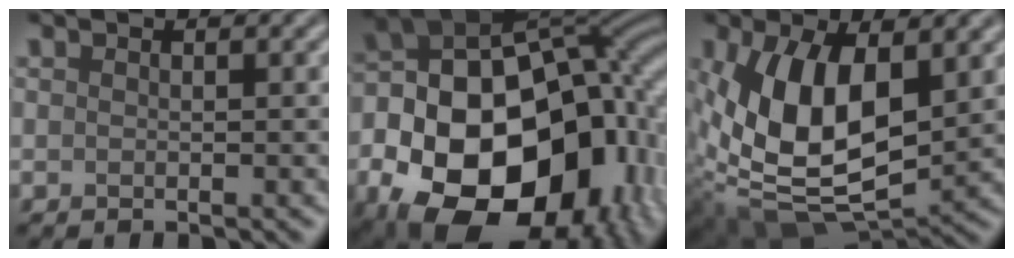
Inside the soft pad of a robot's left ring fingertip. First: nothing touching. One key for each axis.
{"total": 22.8, "fx": -6.7, "fy": 16.1, "fz": 14.7, "tx": -0.281, "ty": -0.026, "tz": -0.091}
{"total": 12.0, "fx": 1.3, "fy": 6.5, "fz": 10.0, "tx": -0.201, "ty": -0.012, "tz": 0.023}